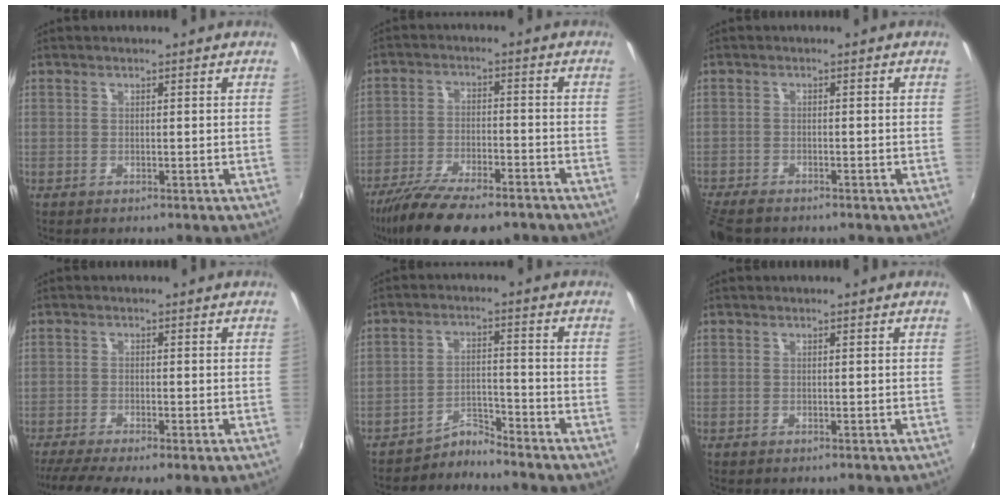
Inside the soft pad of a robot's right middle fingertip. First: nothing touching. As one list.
[{"total": 15.8, "force": [-12.3, 4.5, 8.8], "torque": [-0.181, -0.041, -0.203]}, {"total": 6.0, "force": [-5.2, 1.8, 2.5], "torque": [-0.073, -0.032, -0.099]}, {"total": 8.2, "force": [-5.6, 1.3, 5.9], "torque": [-0.121, -0.037, -0.092]}, {"total": 4.0, "force": [-4.0, -0.4, -0.4], "torque": [0.005, 0.011, -0.074]}, {"total": 0.0}]